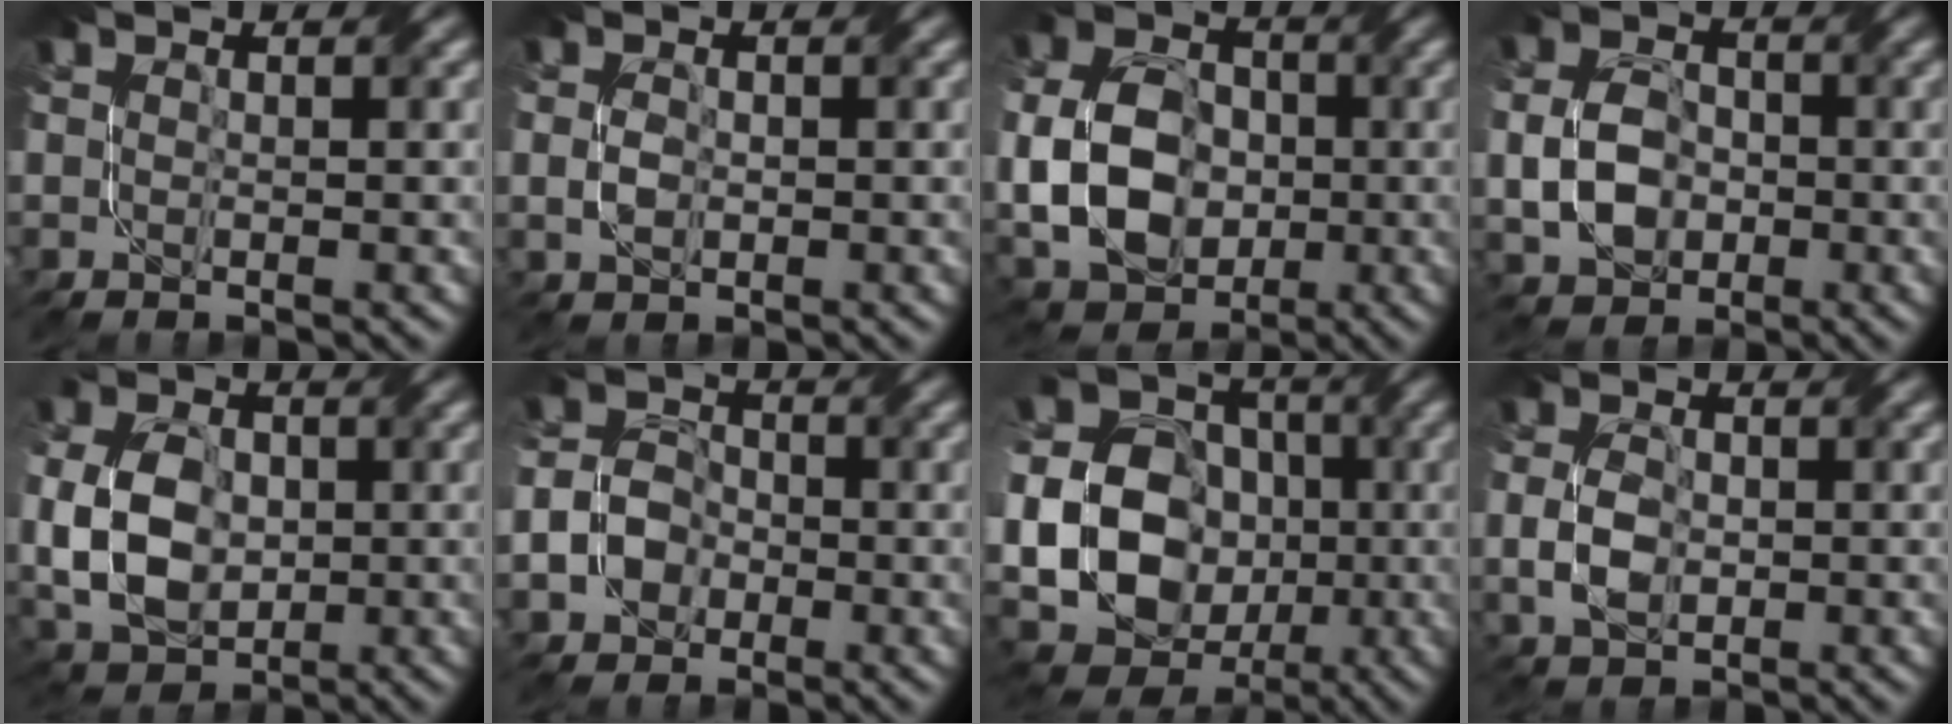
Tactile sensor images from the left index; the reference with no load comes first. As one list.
[{"total": 1.5, "force": [-0.9, 0.8, 1.0], "torque": [-0.022, -0.002, -0.019]}, {"total": 9.3, "force": [-1.9, 6.7, 6.1], "torque": [-0.121, 0.001, -0.048]}, {"total": 4.6, "force": [-1.6, 3.3, 2.8], "torque": [-0.057, 0.000, -0.040]}, {"total": 8.1, "force": [-1.2, 5.6, 5.7], "torque": [-0.127, -0.004, -0.027]}, {"total": 3.9, "force": [-2.2, 2.7, 1.7], "torque": [-0.027, -0.002, -0.050]}, {"total": 17.8, "force": [-2.5, 15.6, 8.3], "torque": [-0.183, -0.003, -0.073]}, {"total": 3.3, "force": [-1.1, 2.0, 2.3], "torque": [-0.052, -0.003, -0.025]}]